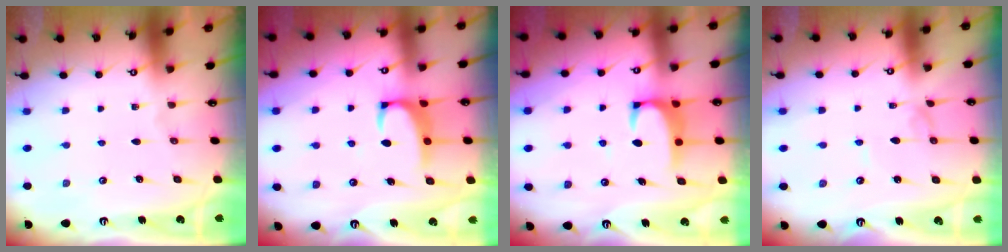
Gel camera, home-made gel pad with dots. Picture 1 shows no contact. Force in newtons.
{"total": 2.4, "press": 2.3, "slide": 0.7}
{"total": 2.8, "press": 2.8, "slide": 0.3}
{"total": 1.8, "press": 1.8, "slide": 0.1}